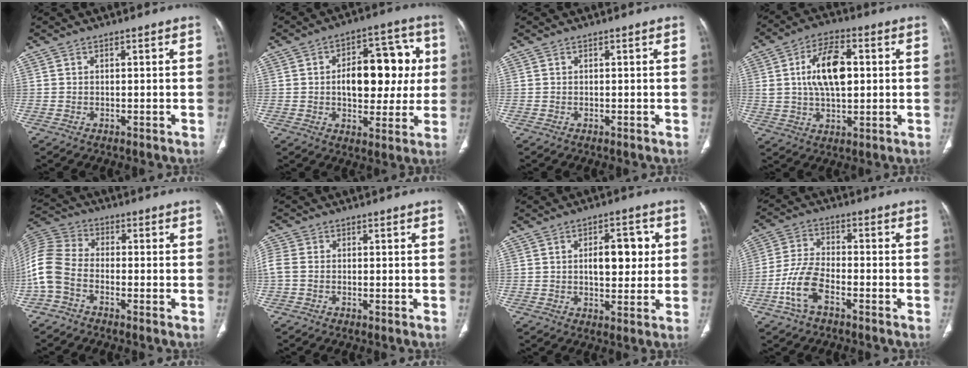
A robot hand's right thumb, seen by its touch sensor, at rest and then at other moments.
{"total": 17.1, "force": [1.6, 9.8, 13.9], "torque": [-0.145, 0.026, 0.025]}
{"total": 0.0}
{"total": 12.5, "force": [2.1, 6.6, 10.4], "torque": [-0.172, 0.006, 0.036]}
{"total": 10.0, "force": [-3.3, 6.4, 7.0], "torque": [-0.156, 0.028, -0.081]}
{"total": 3.7, "force": [-0.5, 2.7, 2.5], "torque": [-0.072, 0.006, -0.016]}
{"total": 8.6, "force": [1.4, 4.6, 7.2], "torque": [-0.075, 0.001, 0.021]}
{"total": 8.2, "force": [-3.9, 3.7, 6.1], "torque": [-0.134, 0.025, -0.078]}